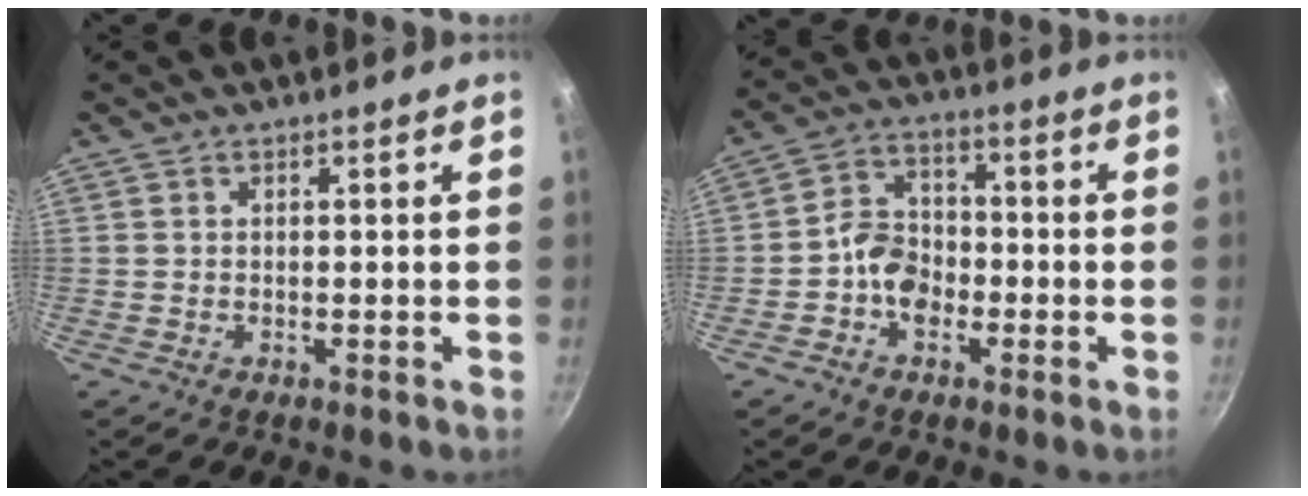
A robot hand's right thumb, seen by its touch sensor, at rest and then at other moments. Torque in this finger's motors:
{"motor_torque": [0.76, 0.50, 0.43, -0.39, 0.16]}